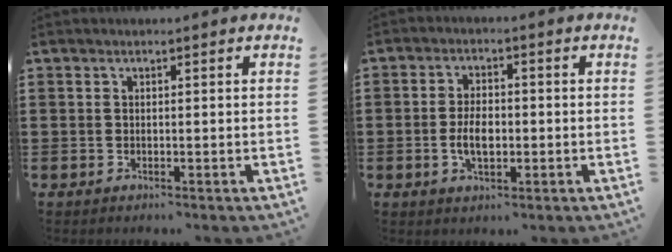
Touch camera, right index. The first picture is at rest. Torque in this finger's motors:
{"motor_torque": [1.13, 1.01, 0.20, 0.09]}